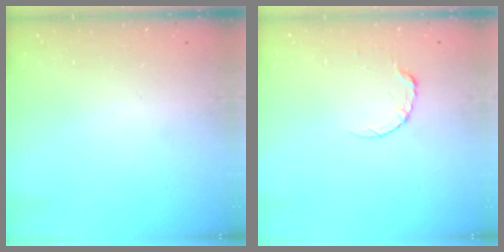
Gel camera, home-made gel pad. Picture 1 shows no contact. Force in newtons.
{"total": 3.9, "press": 3.8, "slide": 0.5}